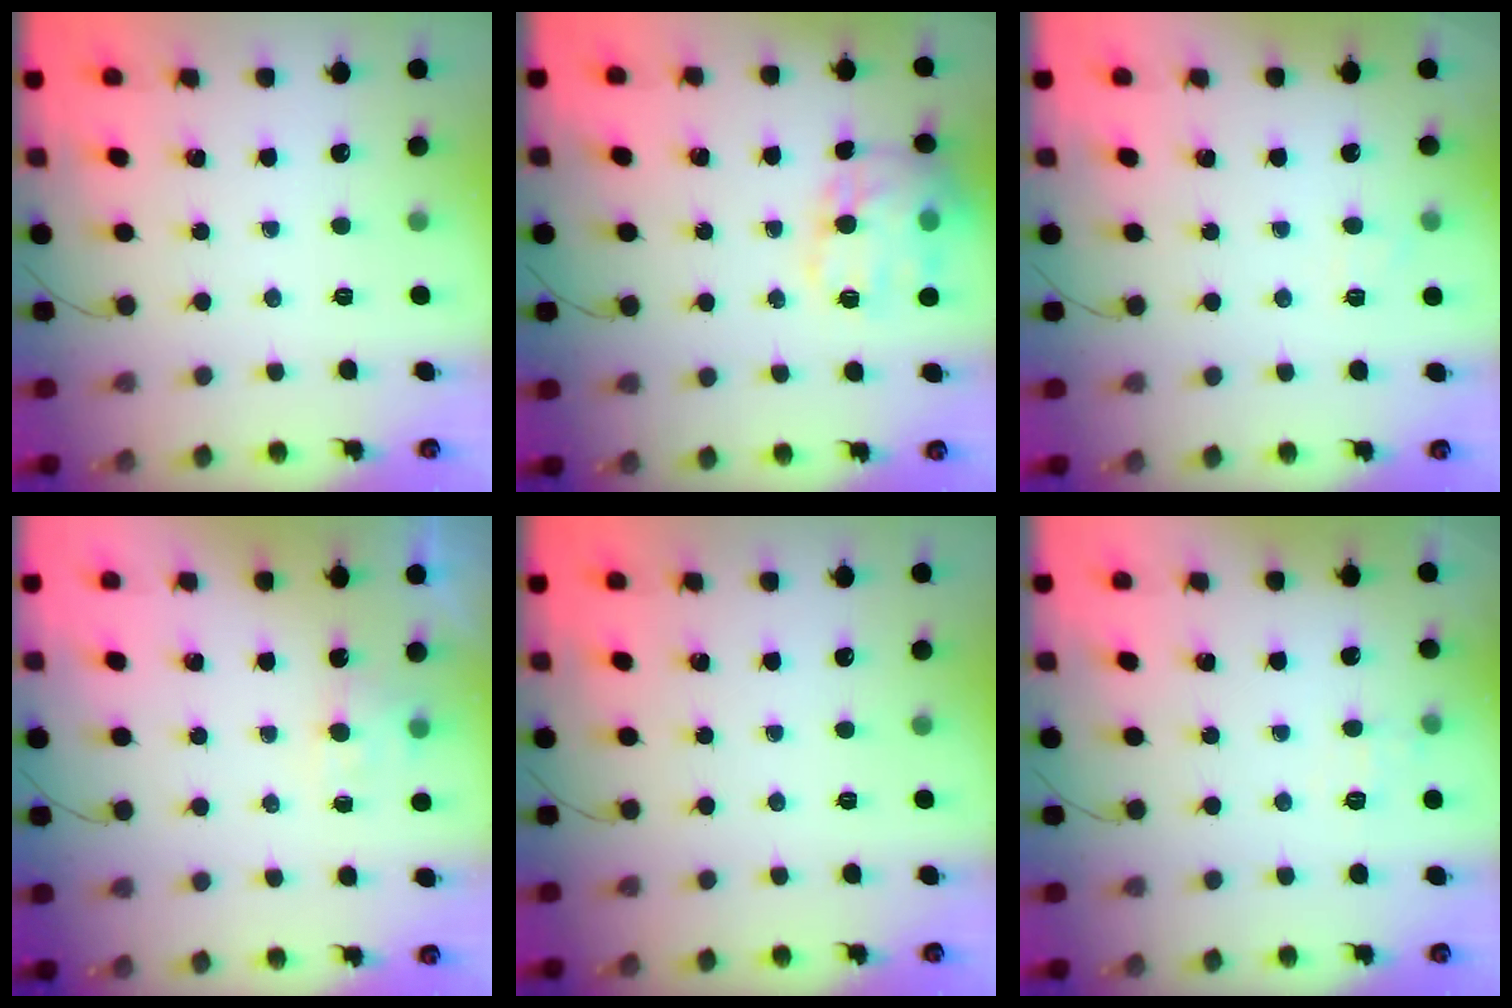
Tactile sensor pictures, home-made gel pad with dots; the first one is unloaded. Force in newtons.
{"total": 17.0, "press": 16.9, "slide": 1.8}
{"total": 4.2, "press": 4.0, "slide": 1.2}
{"total": 2.6, "press": 2.4, "slide": 1.1}
{"total": 0.0}
{"total": 7.0, "press": 6.9, "slide": 1.5}